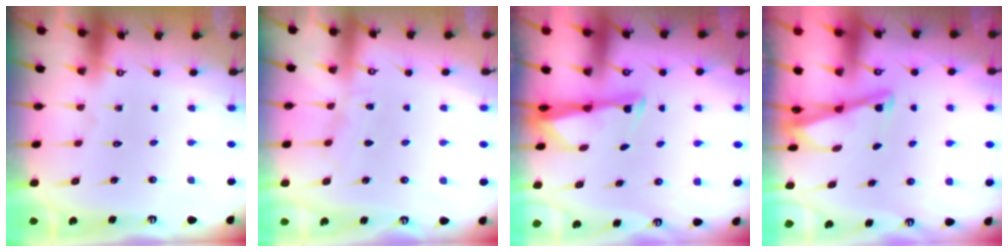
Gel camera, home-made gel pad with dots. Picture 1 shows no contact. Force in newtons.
{"total": 5.1, "press": 5.1, "slide": 0.6}
{"total": 2.7, "press": 2.6, "slide": 0.4}
{"total": 3.0, "press": 3.0, "slide": 0.3}